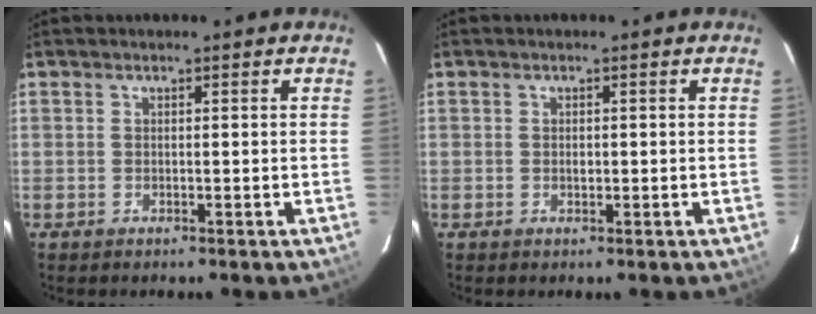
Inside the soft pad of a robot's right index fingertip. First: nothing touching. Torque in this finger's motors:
{"motor_torque": [0.33, 0.00, 0.08, 0.02]}